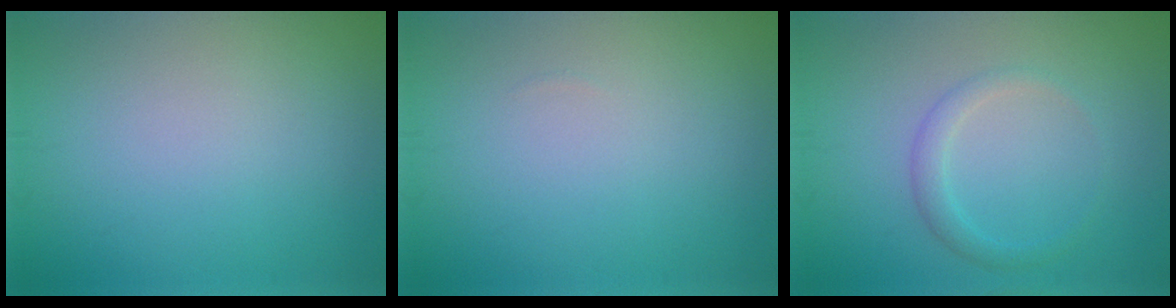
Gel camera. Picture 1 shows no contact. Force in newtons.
{"total": 0.0}
{"total": 1.7, "press": 1.7, "slide": 0.1}